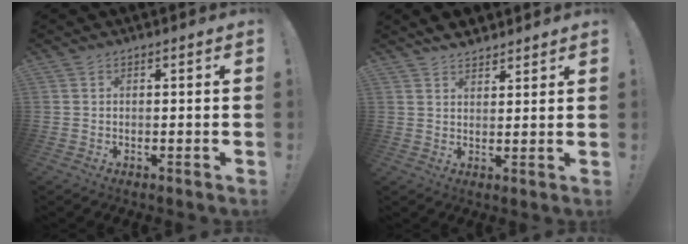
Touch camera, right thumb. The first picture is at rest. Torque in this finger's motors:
{"motor_torque": [0.38, 0.25, 0.02, 0.02, 0.00]}